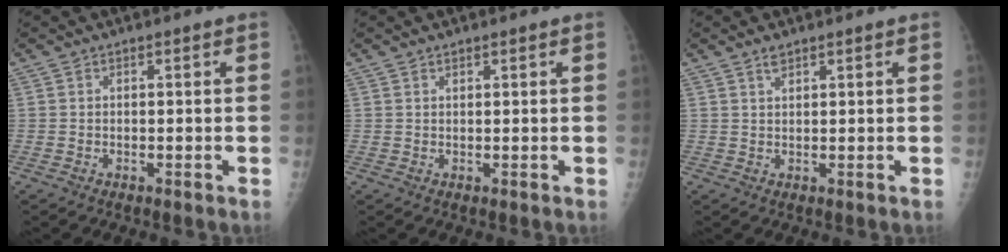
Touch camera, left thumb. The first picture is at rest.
{"total": 0.7, "force": [0.6, 0.3, 0.2], "torque": [0.001, -0.003, 0.010]}
{"total": 1.8, "force": [1.4, 0.7, 0.9], "torque": [-0.010, -0.006, 0.026]}